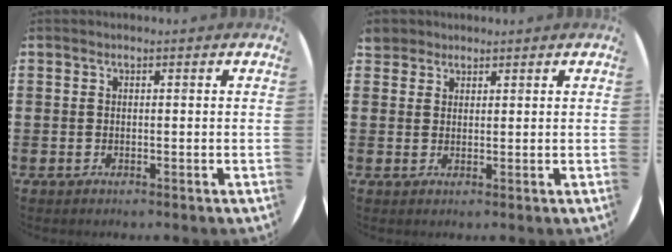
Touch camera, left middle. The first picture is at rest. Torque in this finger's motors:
{"motor_torque": [0.31, -0.29, -0.03, -0.01]}